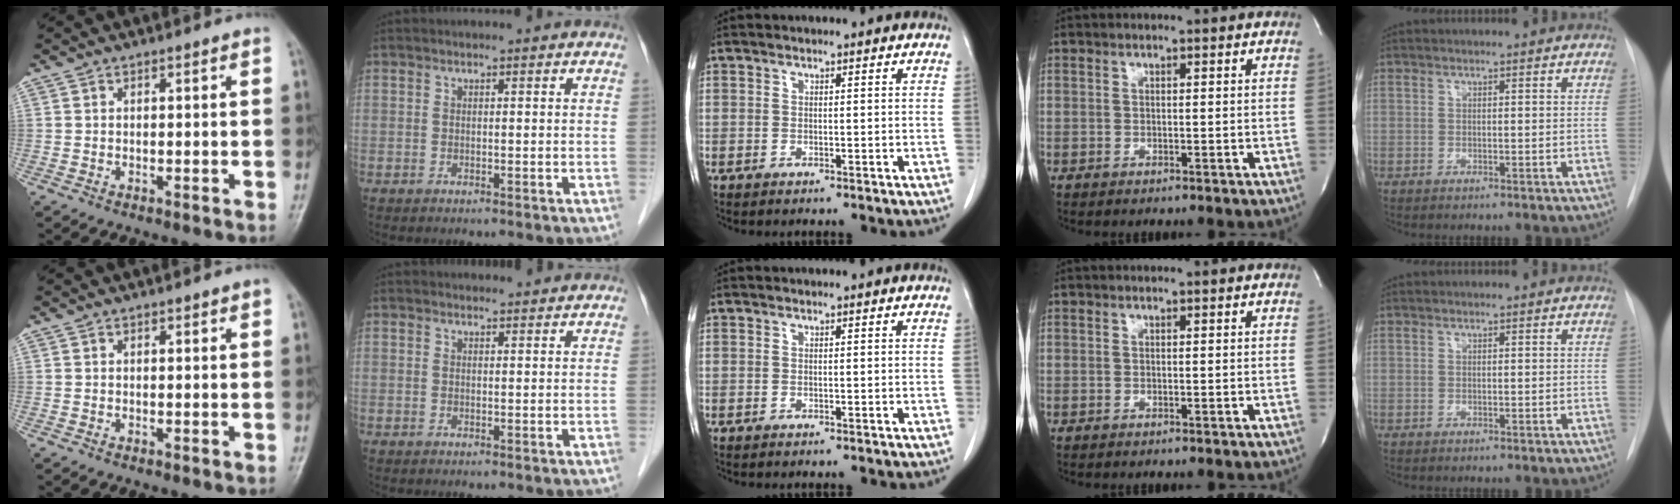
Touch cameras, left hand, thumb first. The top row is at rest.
{"thumb": {"total": 1.1, "force": [0.7, 0.3, 0.8], "torque": [-0.008, -0.001, 0.008]}, "index": {"total": 2.8, "force": [2.7, 0.7, 0.2], "torque": [-0.008, 0.011, 0.032]}}